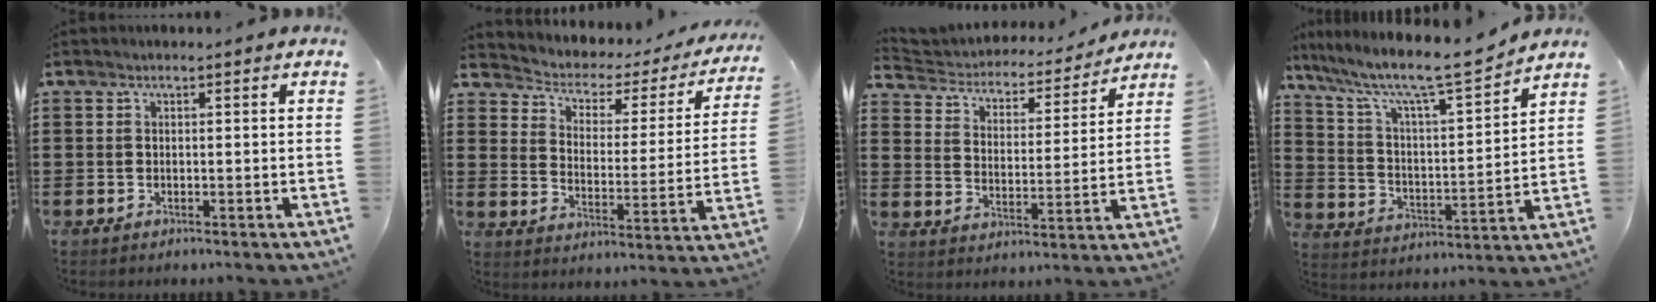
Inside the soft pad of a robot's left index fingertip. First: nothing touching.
{"total": 2.3, "force": [1.5, 1.7, 0.7], "torque": [-0.032, -0.018, 0.013]}
{"total": 3.3, "force": [3.2, 0.8, 0.3], "torque": [-0.030, -0.028, 0.046]}
{"total": 8.8, "force": [7.4, 0.8, 4.8], "torque": [-0.124, -0.051, 0.119]}